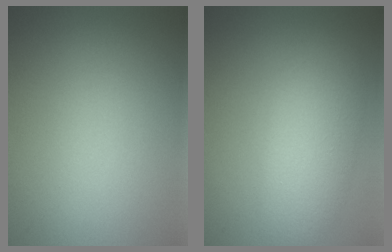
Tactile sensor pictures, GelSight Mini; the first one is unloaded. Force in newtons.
{"total": 5.1, "press": 5.1, "slide": 0.3}